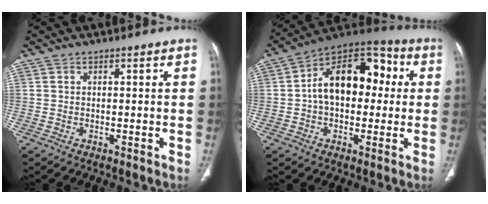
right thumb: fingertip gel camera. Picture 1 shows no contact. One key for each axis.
{"total": 17.6, "fx": 1.7, "fy": 11.2, "fz": 13.5, "tx": -0.173, "ty": 0.046, "tz": 0.016}